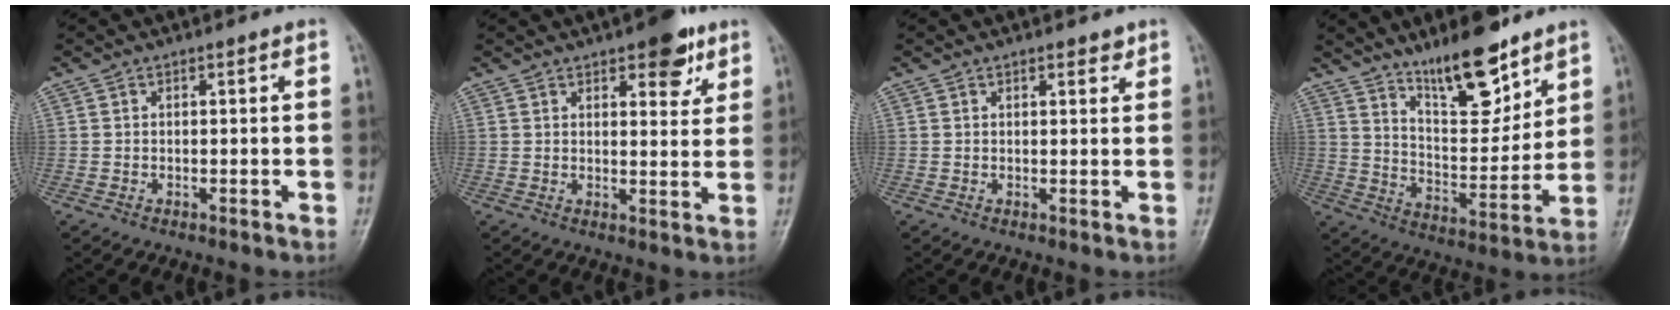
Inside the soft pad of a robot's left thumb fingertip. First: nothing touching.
{"total": 7.8, "force": [4.6, 3.3, 5.4], "torque": [-0.044, -0.019, 0.055]}
{"total": 2.3, "force": [1.6, 1.0, 1.3], "torque": [-0.009, -0.007, 0.019]}
{"total": 14.8, "force": [10.7, 4.9, 9.0], "torque": [-0.110, -0.080, 0.188]}